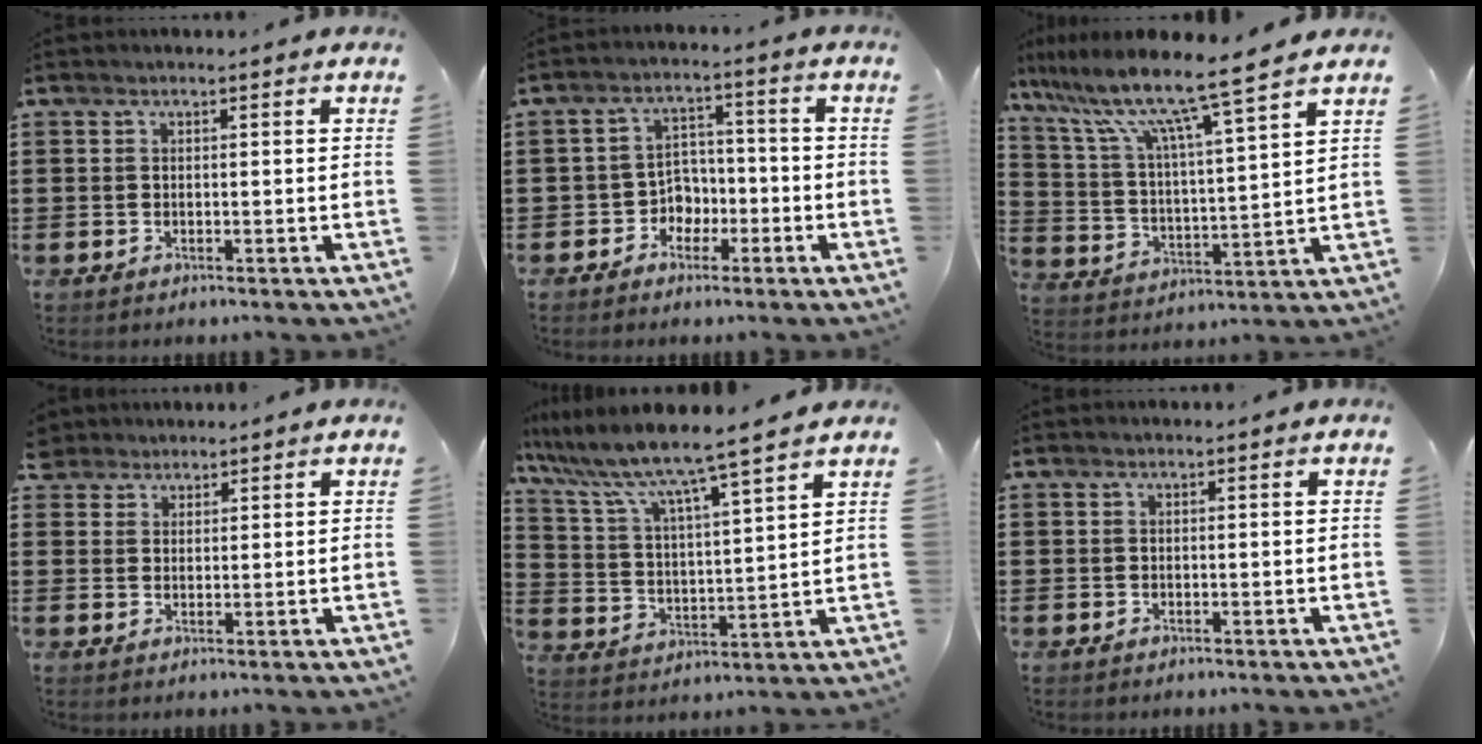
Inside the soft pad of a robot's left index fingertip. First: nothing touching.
{"total": 4.0, "force": [-2.3, 3.1, 1.0], "torque": [-0.030, 0.008, -0.049]}
{"total": 9.6, "force": [7.8, -0.5, 5.7], "torque": [-0.142, -0.051, 0.123]}
{"total": 2.6, "force": [2.2, 1.5, -0.1], "torque": [-0.008, 0.010, 0.043]}
{"total": 7.3, "force": [6.4, -0.7, 3.3], "torque": [-0.093, -0.046, 0.101]}
{"total": 0.0}